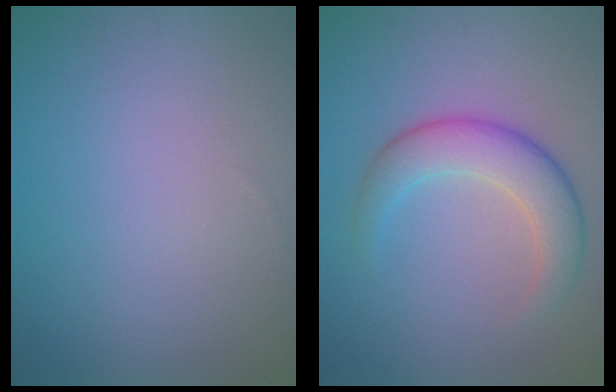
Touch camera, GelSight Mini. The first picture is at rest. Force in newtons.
{"total": 4.6, "press": 4.6, "slide": 0.1}